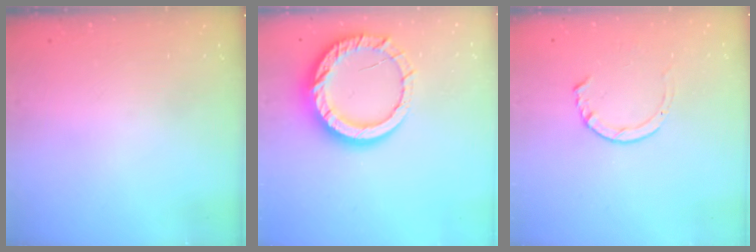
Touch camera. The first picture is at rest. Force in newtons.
{"total": 13.7, "press": 13.7, "slide": 1.3}
{"total": 3.5, "press": 3.5, "slide": 0.4}